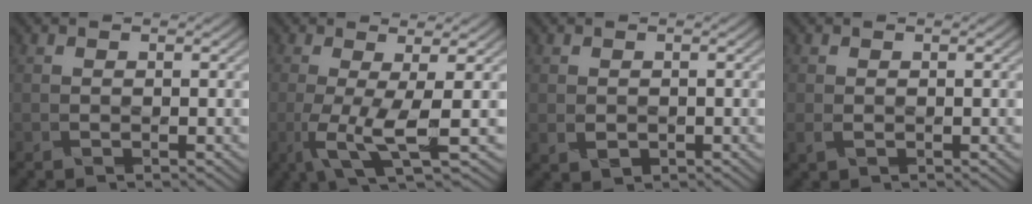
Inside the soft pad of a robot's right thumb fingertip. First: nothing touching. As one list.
[{"total": 6.6, "force": [-1.7, 0.8, 6.3], "torque": [-0.159, -0.008, -0.021]}, {"total": 1.9, "force": [0.1, 1.7, 0.9], "torque": [-0.037, 0.000, 0.004]}, {"total": 1.5, "force": [-0.5, 1.0, 0.9], "torque": [-0.033, 0.000, -0.003]}]